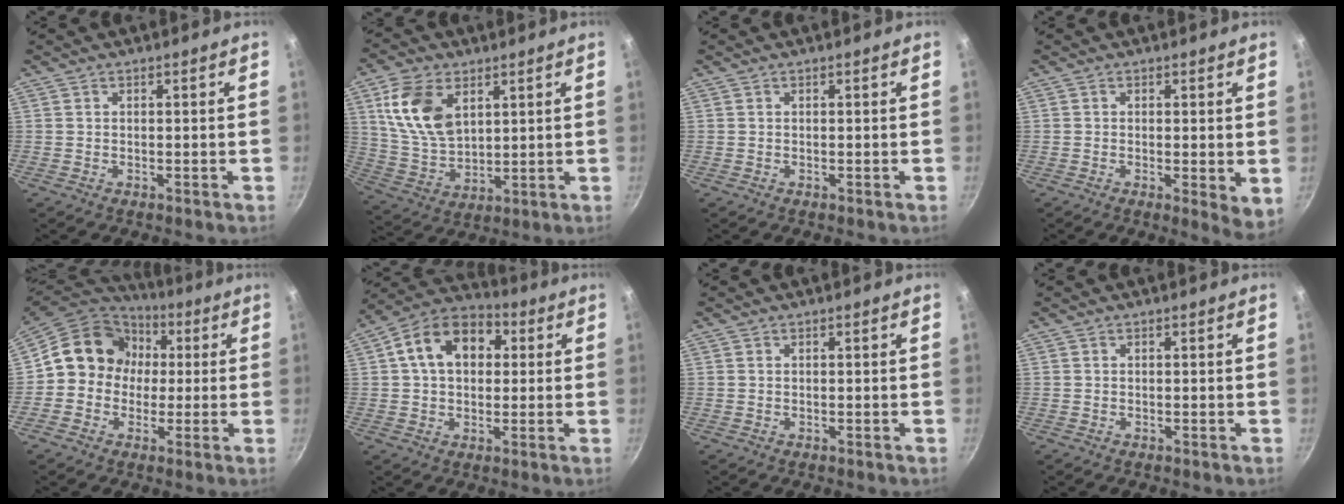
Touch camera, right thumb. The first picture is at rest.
{"total": 13.5, "force": [5.0, 8.5, 9.2], "torque": [-0.162, -0.025, 0.107]}
{"total": 0.0}
{"total": 4.9, "force": [-0.2, 1.5, 4.6], "torque": [-0.061, -0.018, -0.004]}
{"total": 13.4, "force": [1.3, 12.0, 5.8], "torque": [-0.056, 0.032, 0.001]}
{"total": 14.1, "force": [3.1, 10.0, 9.5], "torque": [-0.127, 0.025, 0.030]}
{"total": 0.0}
{"total": 0.0}